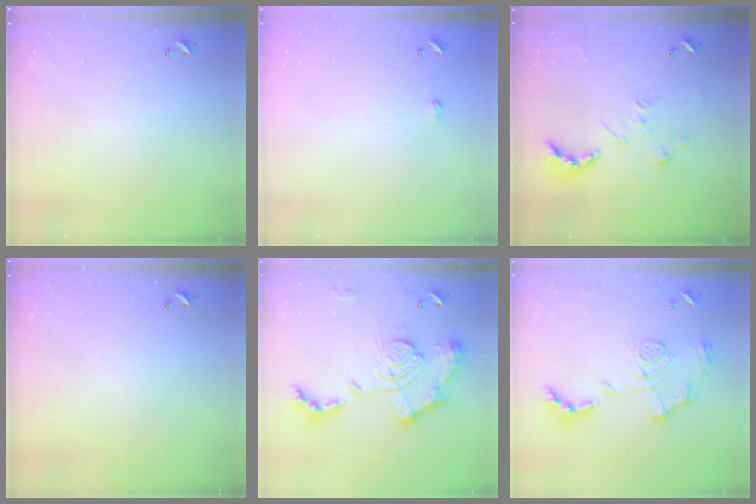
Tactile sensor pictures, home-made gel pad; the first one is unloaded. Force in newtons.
{"total": 1.8, "press": 1.8, "slide": 0.3}
{"total": 2.5, "press": 2.0, "slide": 1.5}
{"total": 0.0}
{"total": 2.5, "press": 1.9, "slide": 1.7}
{"total": 1.7, "press": 1.1, "slide": 1.3}